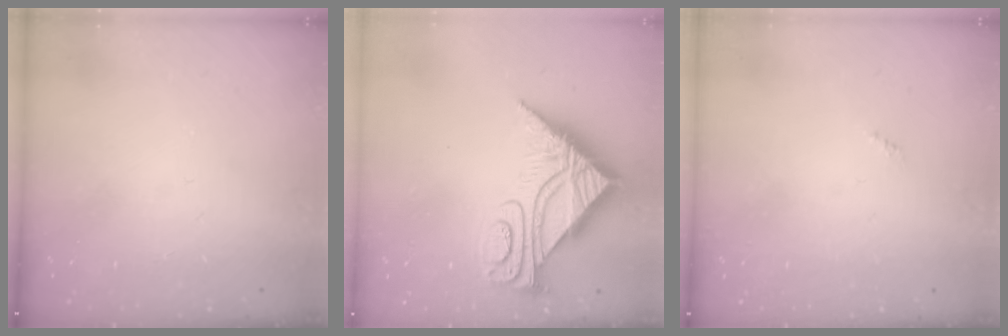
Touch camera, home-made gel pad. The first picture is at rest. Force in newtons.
{"total": 11.4, "press": 11.3, "slide": 1.0}
{"total": 0.0}